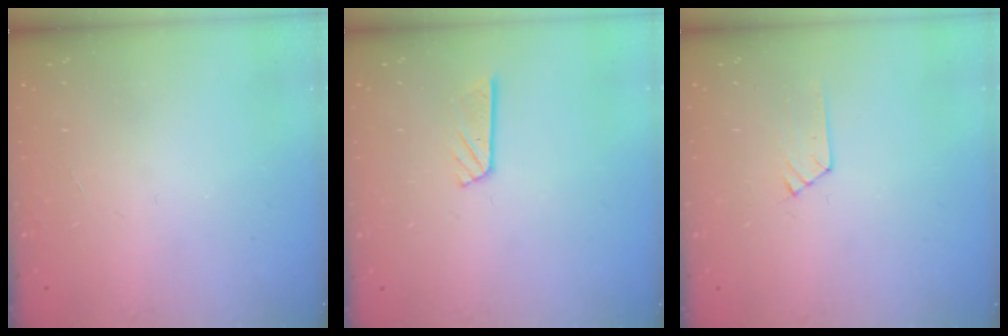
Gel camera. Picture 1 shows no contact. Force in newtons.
{"total": 4.3, "press": 4.3, "slide": 0.2}
{"total": 5.1, "press": 5.1, "slide": 0.6}